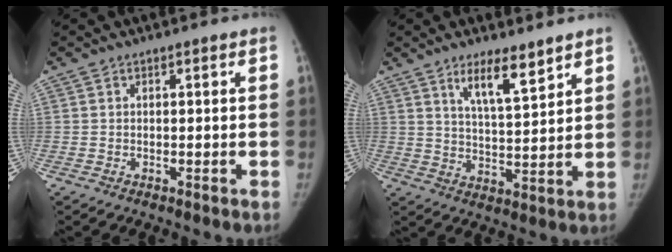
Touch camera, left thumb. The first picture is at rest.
{"total": 8.2, "force": [5.6, 2.1, 5.6], "torque": [-0.083, -0.043, 0.099]}